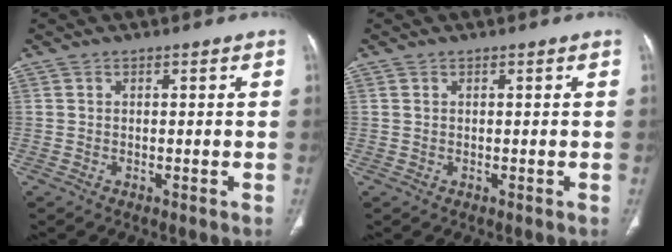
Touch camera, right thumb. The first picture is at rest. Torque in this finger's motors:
{"motor_torque": [0.29, 0.15, 0.05, 0.55, 0.05]}